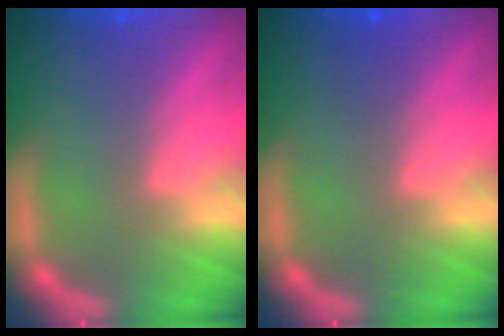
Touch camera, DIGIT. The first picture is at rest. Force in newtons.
{"total": 1.0}